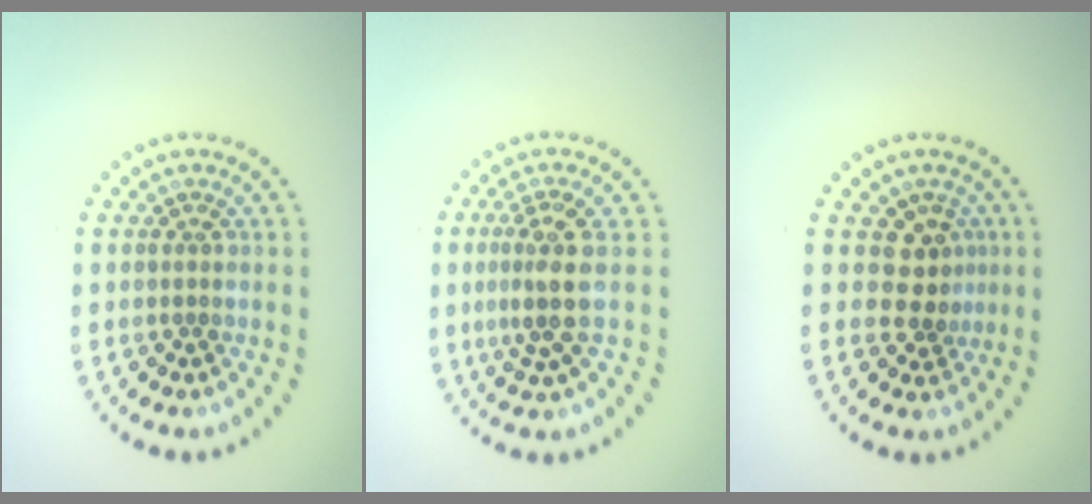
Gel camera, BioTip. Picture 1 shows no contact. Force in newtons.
{"total": 3.2, "press": 2.6, "slide": 1.8}
{"total": 2.5, "press": 2.0, "slide": 1.5}